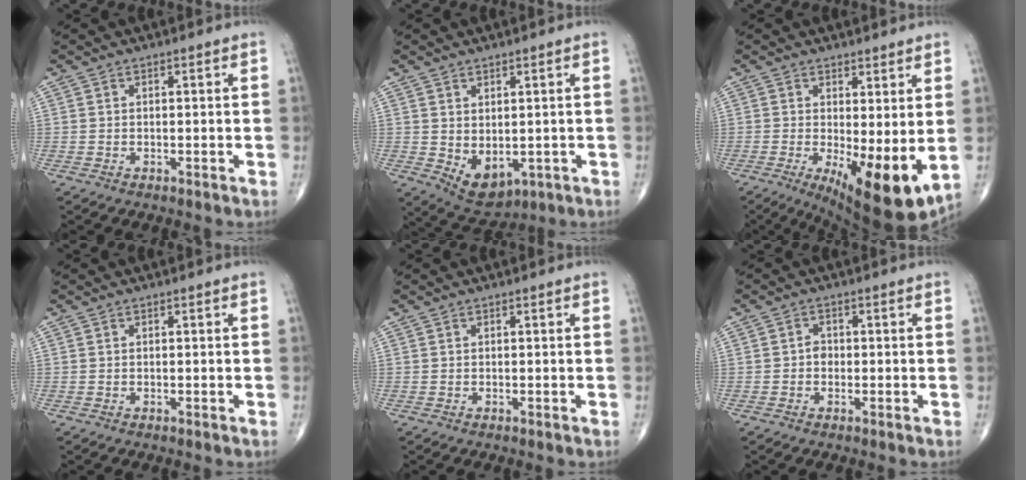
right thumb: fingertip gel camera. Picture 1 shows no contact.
{"total": 6.8, "force": [-0.7, 4.3, 5.3], "torque": [-0.067, -0.008, 0.014]}
{"total": 12.0, "force": [-1.0, 4.0, 11.3], "torque": [-0.166, -0.029, -0.003]}
{"total": 0.0}
{"total": 0.0}
{"total": 1.7, "force": [-0.4, 1.4, 0.8], "torque": [0.000, 0.007, -0.009]}